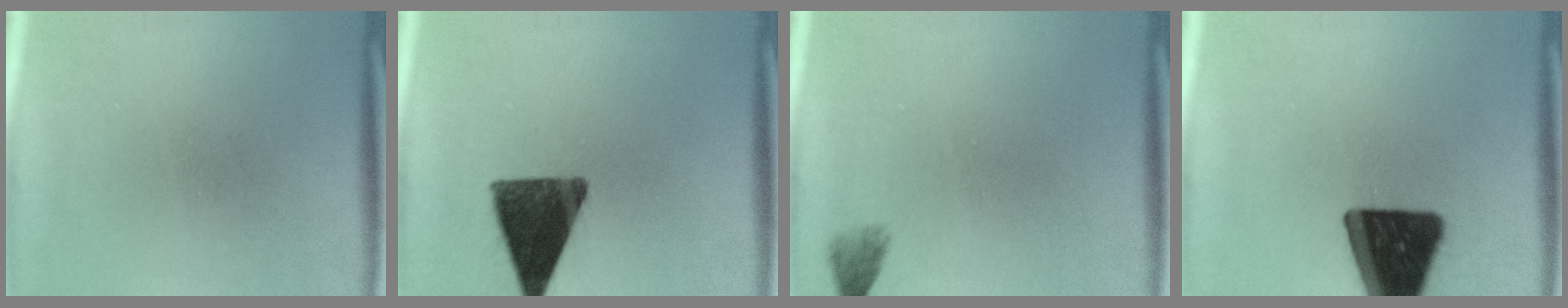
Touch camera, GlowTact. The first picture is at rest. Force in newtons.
{"total": 13.0}
{"total": 1.5}
{"total": 18.7}